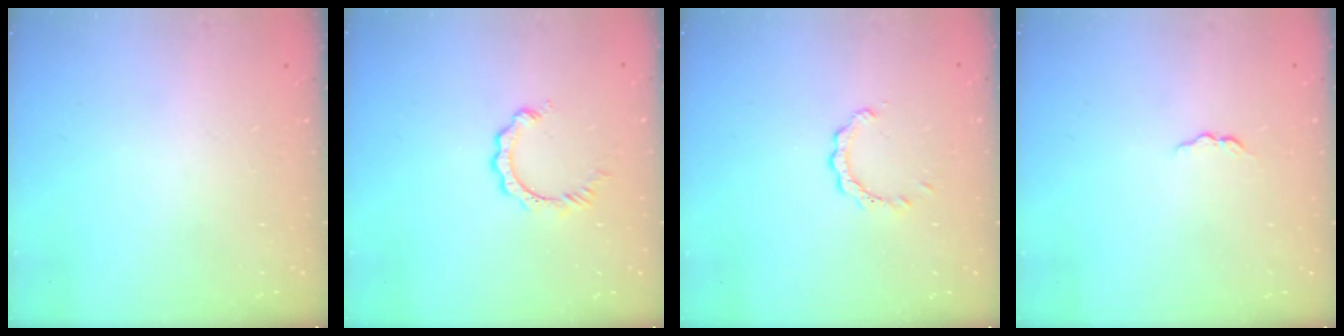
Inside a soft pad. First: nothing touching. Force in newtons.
{"total": 2.8, "press": 2.7, "slide": 0.4}
{"total": 2.0, "press": 2.0, "slide": 0.2}
{"total": 3.8, "press": 3.8, "slide": 0.5}